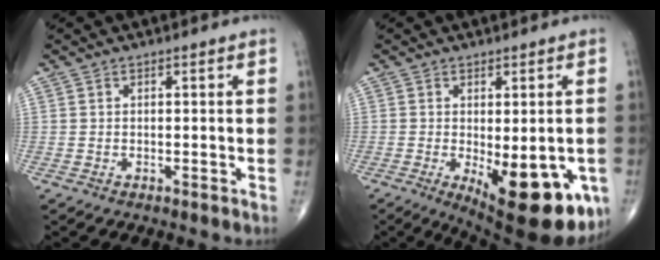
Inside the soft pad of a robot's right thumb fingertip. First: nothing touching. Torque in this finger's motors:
{"motor_torque": [-0.47, 0.78, 0.16, -0.10, 0.12]}